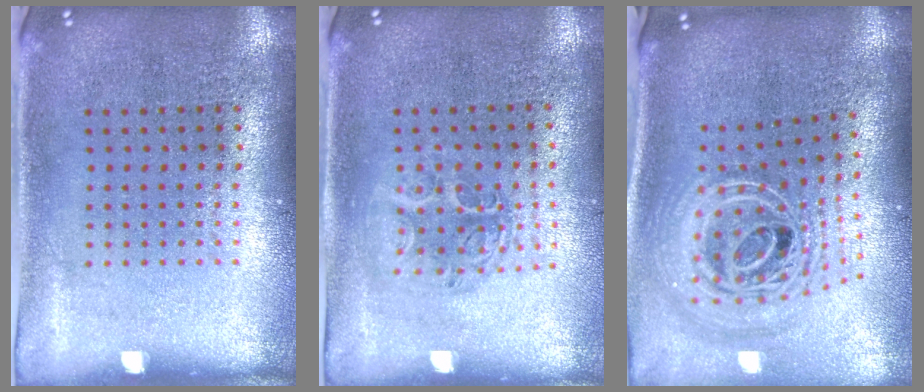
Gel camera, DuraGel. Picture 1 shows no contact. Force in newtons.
{"total": 1.2, "press": 1.1, "slide": 0.4}
{"total": 2.8, "press": 1.9, "slide": 2.0}